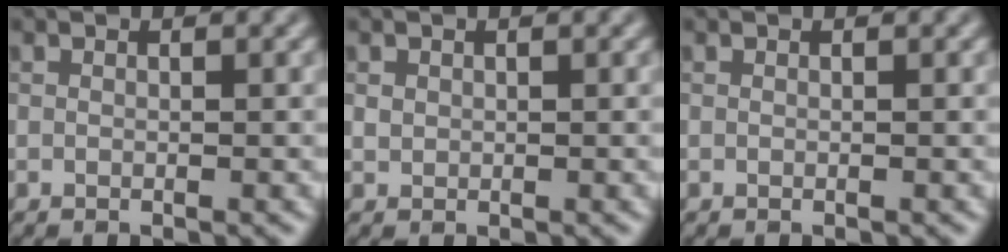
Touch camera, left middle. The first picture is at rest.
{"total": 0.5, "force": [0.2, 0.5, 0.1], "torque": [0.001, -0.002, 0.004]}
{"total": 0.0}